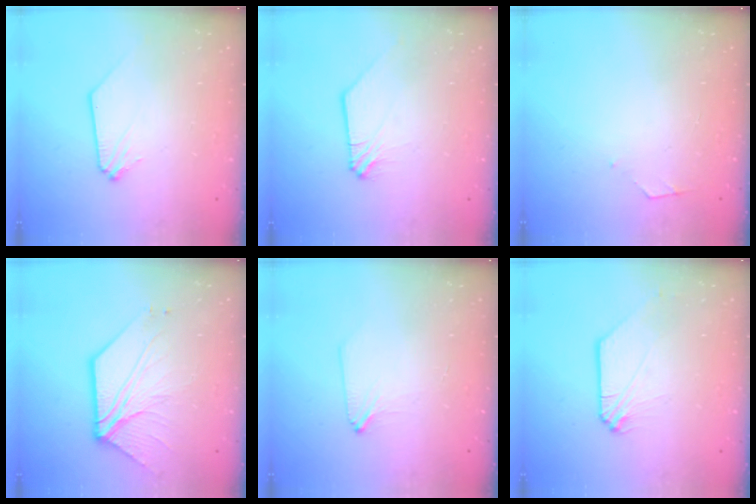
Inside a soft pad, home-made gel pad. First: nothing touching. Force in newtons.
{"total": 0.0}
{"total": 2.7, "press": 2.6, "slide": 0.4}
{"total": 8.6, "press": 8.6, "slide": 0.8}
{"total": 1.3, "press": 1.3, "slide": 0.2}
{"total": 0.8, "press": 0.8, "slide": 0.2}